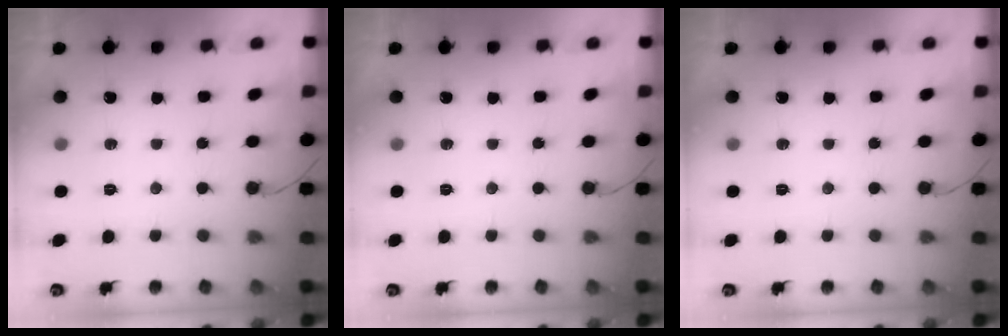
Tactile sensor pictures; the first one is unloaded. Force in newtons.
{"total": 0.0}
{"total": 0.0}